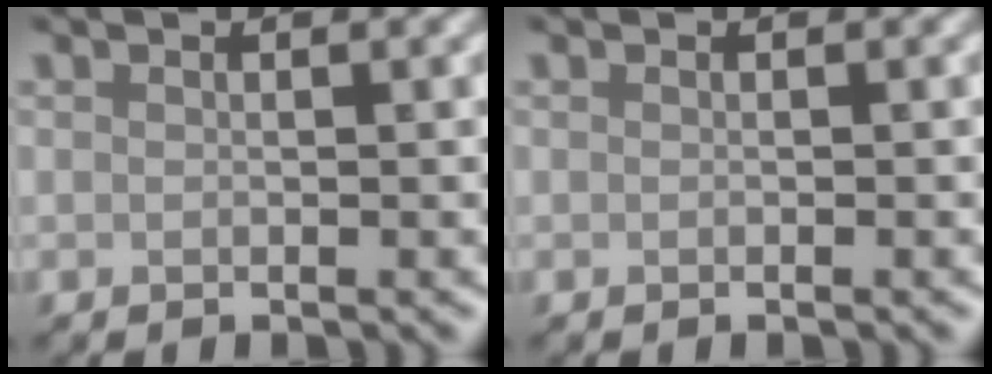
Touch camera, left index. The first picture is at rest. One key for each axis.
{"total": 0.0}